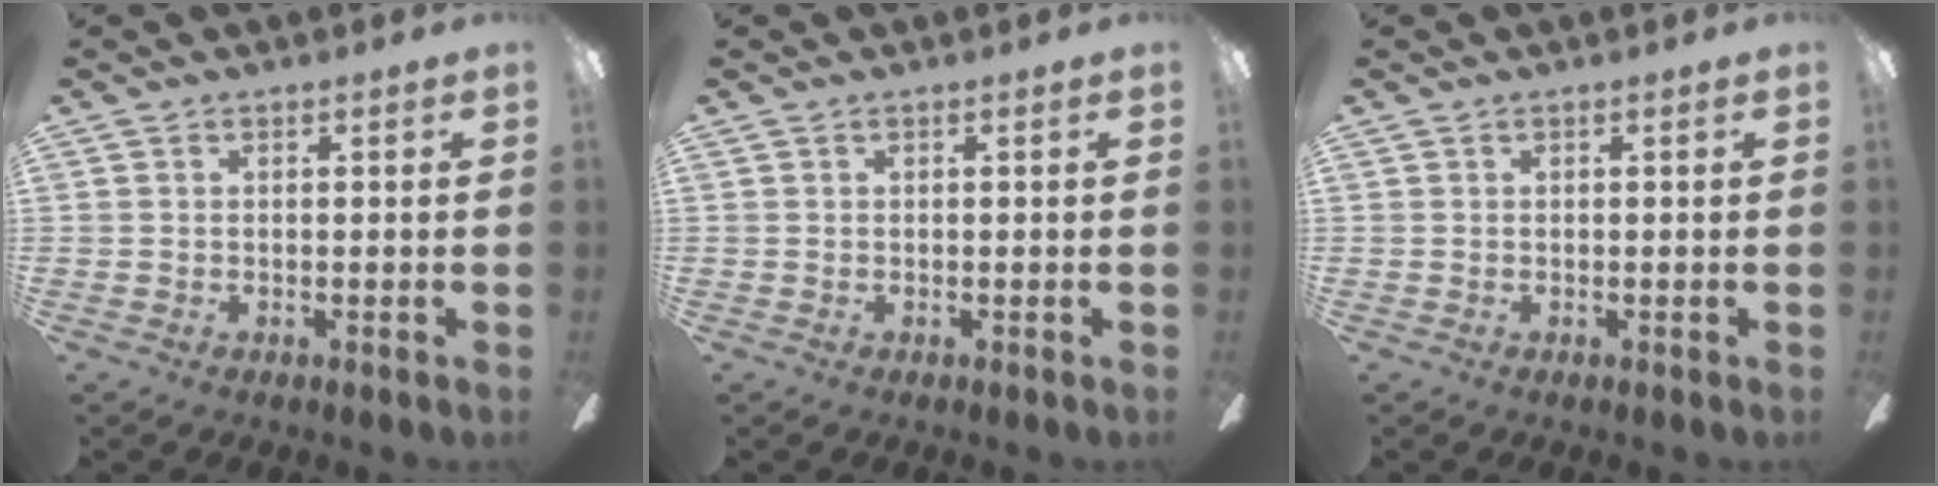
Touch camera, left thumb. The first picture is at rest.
{"total": 0.0}
{"total": 0.0}